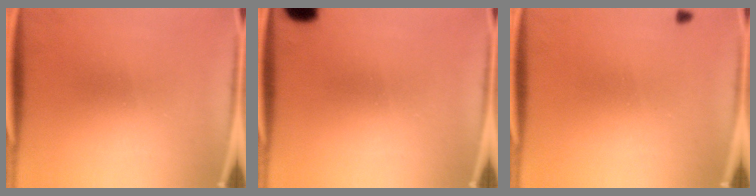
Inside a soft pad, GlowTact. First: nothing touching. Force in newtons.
{"total": 7.2}
{"total": 0.6}